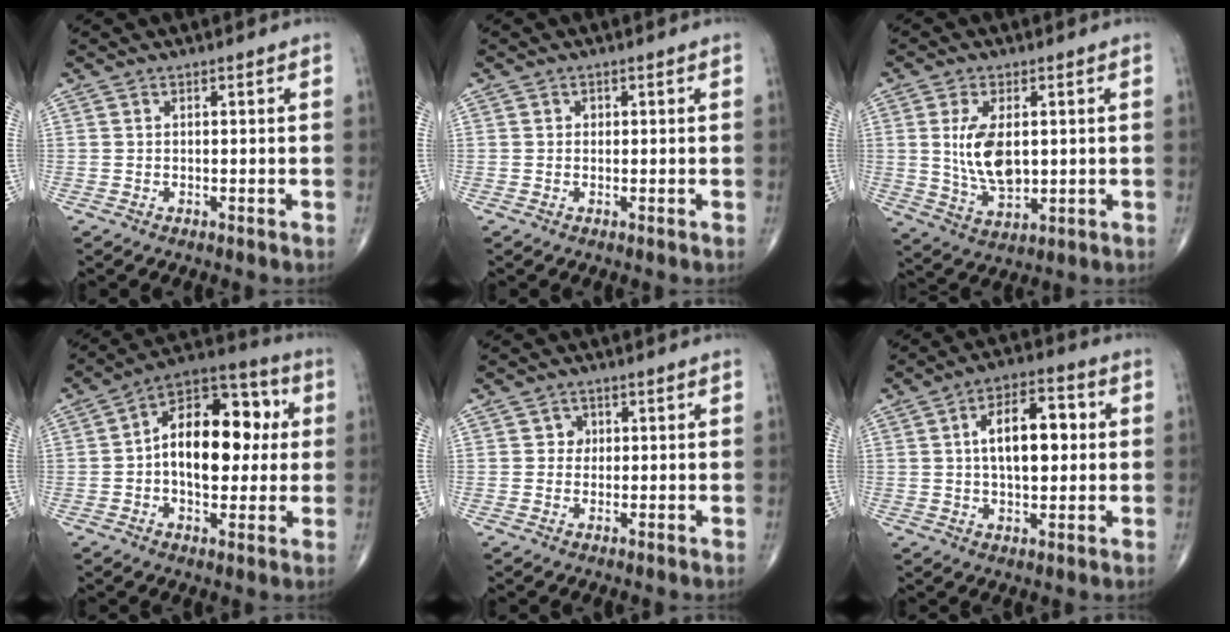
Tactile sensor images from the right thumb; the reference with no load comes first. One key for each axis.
{"total": 0.7, "fx": 0.1, "fy": 0.6, "fz": 0.2, "tx": 0.003, "ty": 0.002, "tz": 0.001}
{"total": 9.9, "fx": 1.1, "fy": 5.2, "fz": 8.3, "tx": -0.151, "ty": -0.016, "tz": 0.032}
{"total": 18.0, "fx": 1.4, "fy": 10.5, "fz": 14.5, "tx": -0.185, "ty": 0.031, "tz": 0.012}
{"total": 2.1, "fx": 0.4, "fy": 1.9, "fz": 0.6, "tx": 0.006, "ty": 0.003, "tz": 0.001}
{"total": 12.3, "fx": 1.7, "fy": 6.2, "fz": 10.4, "tx": -0.147, "ty": 0.016, "tz": 0.022}